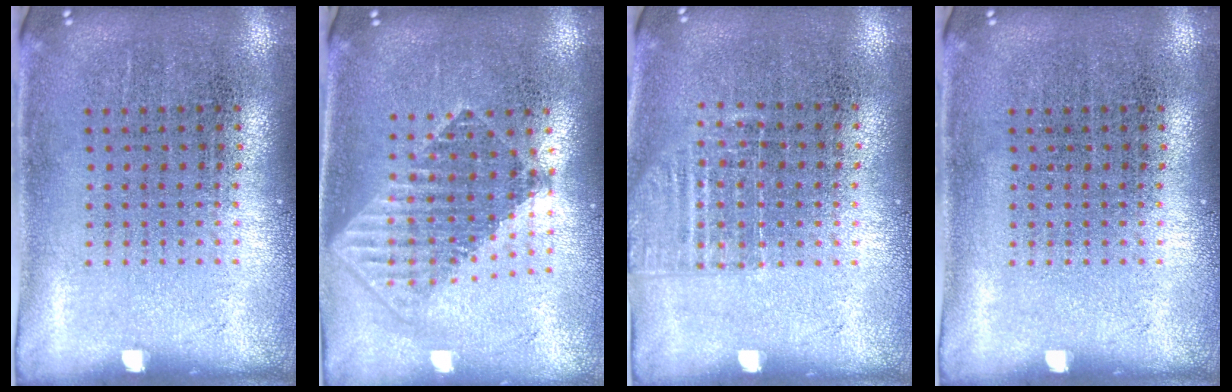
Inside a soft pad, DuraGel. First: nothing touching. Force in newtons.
{"total": 1.7, "press": 1.4, "slide": 1.1}
{"total": 1.1, "press": 1.0, "slide": 0.5}
{"total": 0.0}